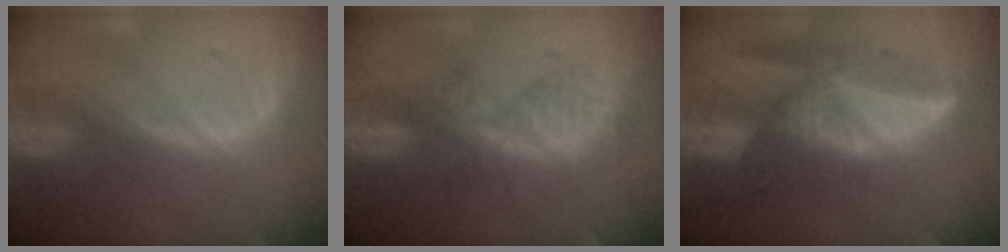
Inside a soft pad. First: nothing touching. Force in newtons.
{"total": 5.4, "press": 5.3, "slide": 0.6}
{"total": 8.2, "press": 7.8, "slide": 2.5}